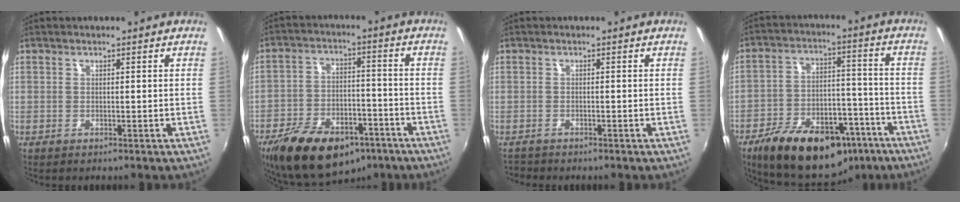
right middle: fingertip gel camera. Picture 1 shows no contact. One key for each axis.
{"total": 20.1, "fx": -12.8, "fy": 10.5, "fz": 11.5, "tx": -0.233, "ty": -0.016, "tz": -0.193}
{"total": 1.8, "fx": -1.7, "fy": 0.6, "fz": 0.2, "tx": -0.011, "ty": -0.008, "tz": -0.030}
{"total": 23.1, "fx": -15.1, "fy": 11.6, "fz": 13.1, "tx": -0.239, "ty": 0.005, "tz": -0.213}